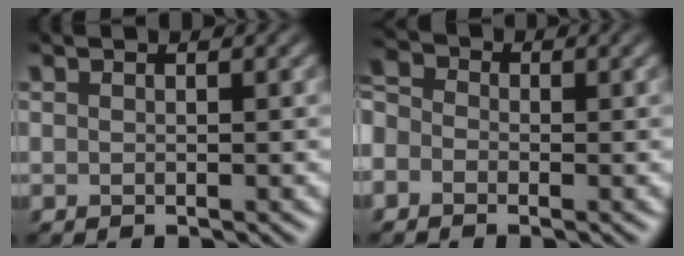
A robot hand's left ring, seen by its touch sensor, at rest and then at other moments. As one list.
[{"total": 3.8, "force": [-0.9, 3.4, 1.6], "torque": [-0.051, 0.017, -0.028]}]